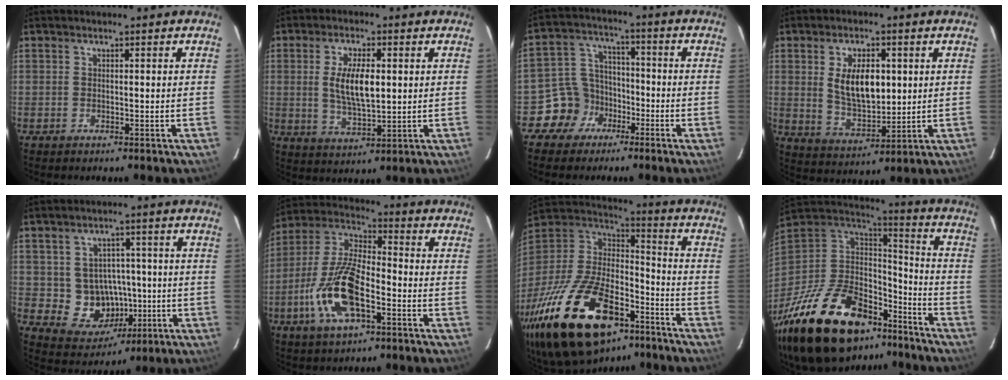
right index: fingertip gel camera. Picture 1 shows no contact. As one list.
[{"total": 8.5, "force": [1.1, 3.4, 7.7], "torque": [-0.147, -0.001, 0.025]}, {"total": 8.1, "force": [-4.7, 6.6, 1.0], "torque": [-0.029, 0.038, -0.084]}, {"total": 10.5, "force": [2.0, 5.4, 8.8], "torque": [-0.162, -0.001, 0.048]}, {"total": 10.0, "force": [-1.2, 9.2, 3.7], "torque": [-0.082, 0.011, 0.005]}, {"total": 15.5, "force": [-5.9, 6.2, 13.0], "torque": [-0.277, -0.006, -0.116]}, {"total": 34.9, "force": [-21.4, 16.4, 22.2], "torque": [-0.455, -0.026, -0.336]}, {"total": 35.5, "force": [-22.9, 18.1, 20.3], "torque": [-0.425, -0.013, -0.347]}]